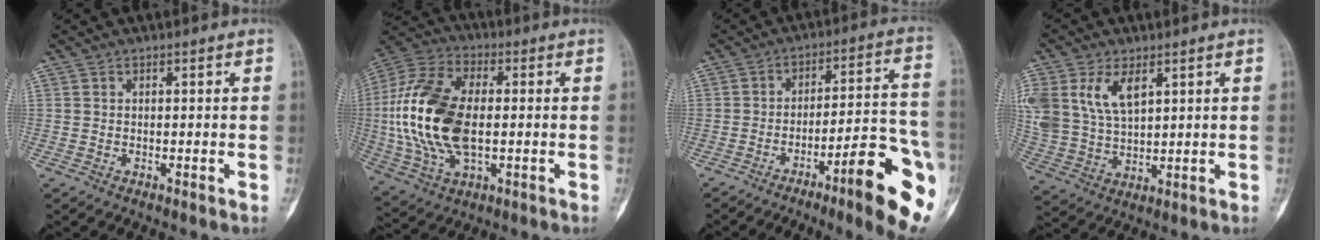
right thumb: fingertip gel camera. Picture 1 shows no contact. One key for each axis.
{"total": 20.8, "fx": -0.3, "fy": 11.4, "fz": 17.3, "tx": -0.371, "ty": 0.006, "tz": -0.003}
{"total": 17.5, "fx": -8.1, "fy": 3.0, "fz": 15.2, "tx": -0.177, "ty": 0.047, "tz": -0.112}
{"total": 12.8, "fx": 5.4, "fy": 7.5, "fz": 8.9, "tx": -0.189, "ty": -0.009, "tz": 0.119}